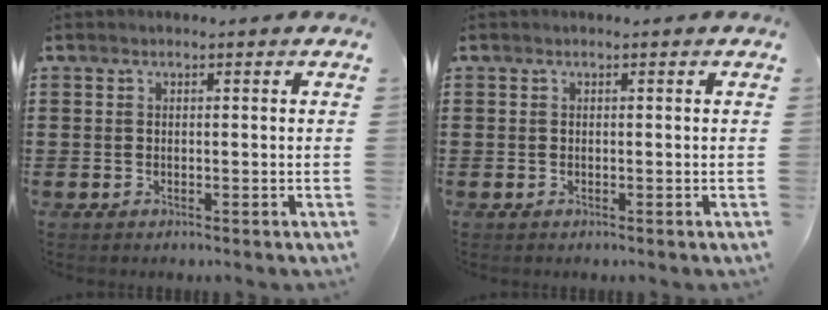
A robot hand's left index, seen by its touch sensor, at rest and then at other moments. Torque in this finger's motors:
{"motor_torque": [0.00, 0.00, 0.00, 0.01]}